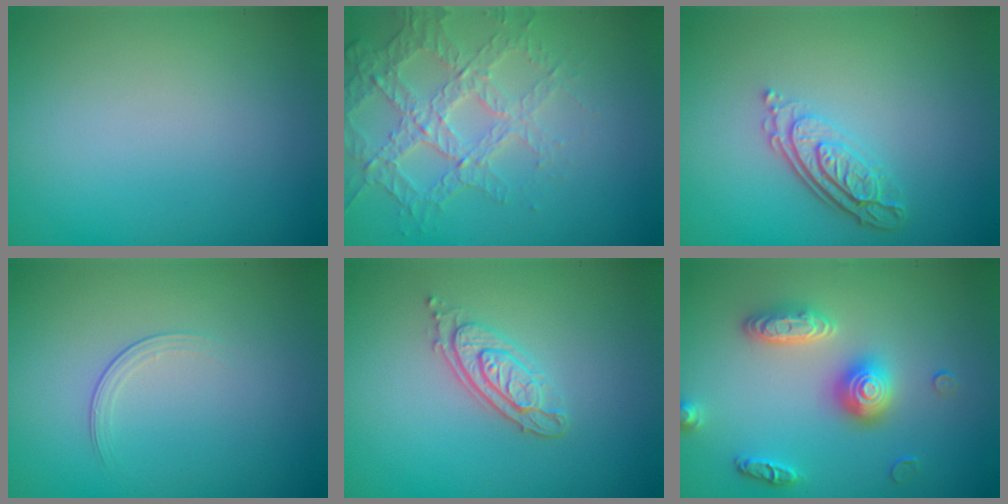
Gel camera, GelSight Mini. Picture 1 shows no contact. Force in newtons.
{"total": 3.7, "press": 3.5, "slide": 1.2}
{"total": 3.9, "press": 2.8, "slide": 2.7}
{"total": 1.3, "press": 0.5, "slide": 1.2}
{"total": 2.9, "press": 2.6, "slide": 1.4}
{"total": 3.7, "press": 3.5, "slide": 1.3}